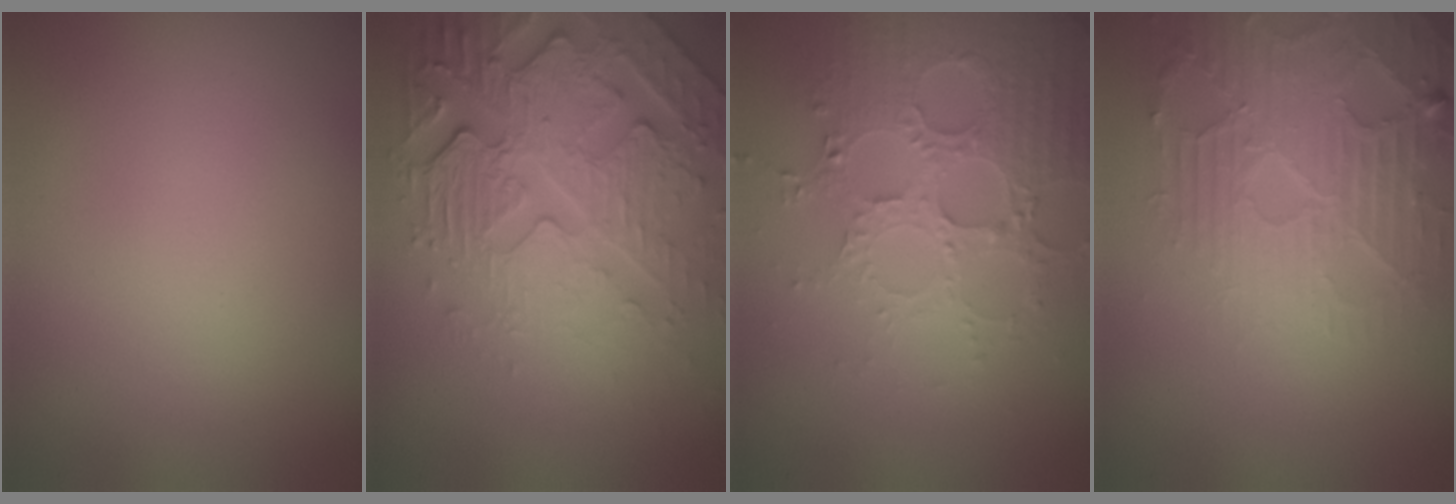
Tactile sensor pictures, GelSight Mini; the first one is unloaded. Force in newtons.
{"total": 8.4, "press": 5.9, "slide": 6.0}
{"total": 4.9, "press": 4.1, "slide": 2.7}
{"total": 4.6, "press": 4.3, "slide": 1.7}